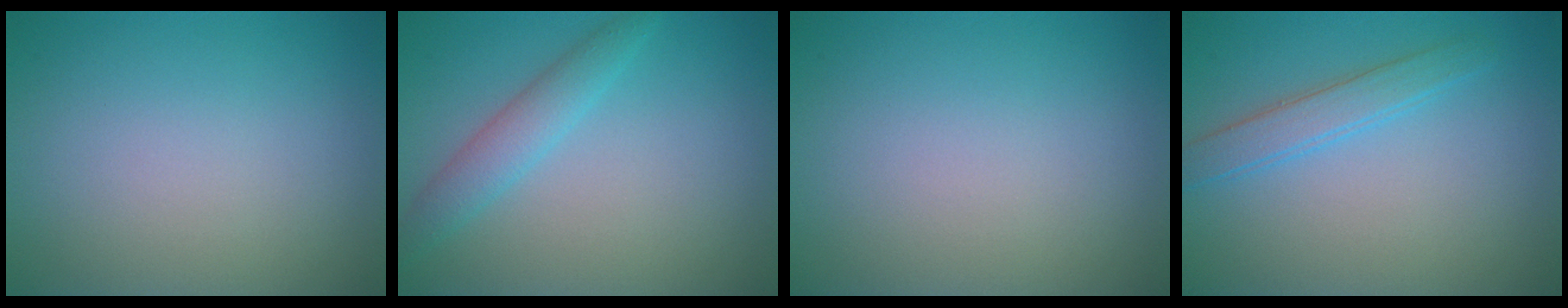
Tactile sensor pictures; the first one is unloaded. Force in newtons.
{"total": 2.6, "press": 2.6, "slide": 0.0}
{"total": 0.0}
{"total": 2.4, "press": 2.4, "slide": 0.1}